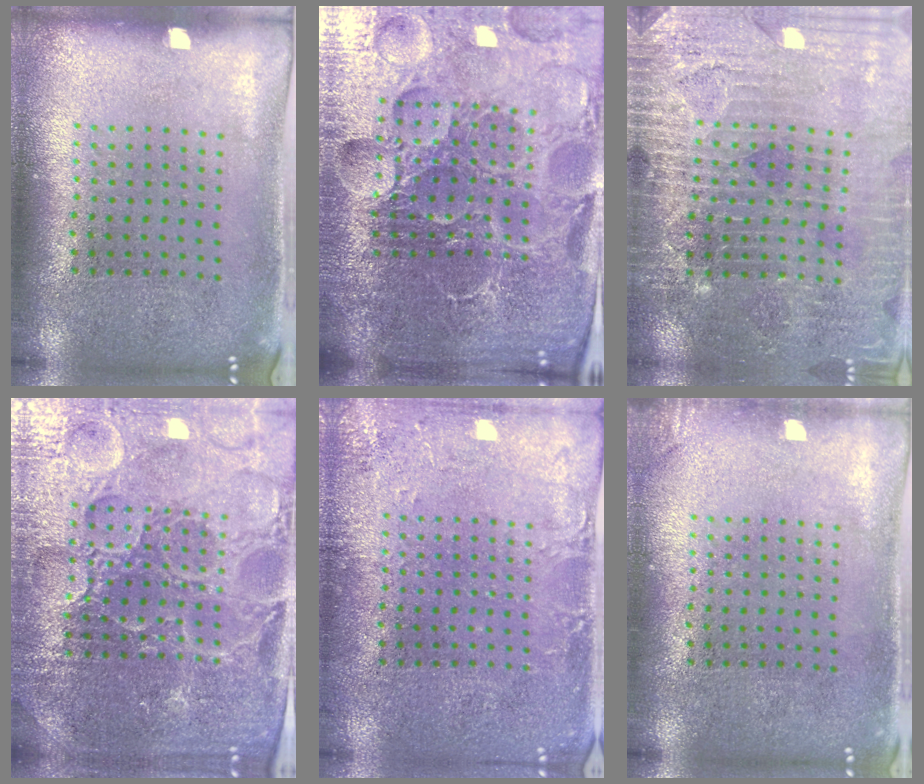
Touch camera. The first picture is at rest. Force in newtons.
{"total": 6.2, "press": 5.5, "slide": 2.7}
{"total": 3.3, "press": 3.2, "slide": 0.5}
{"total": 5.2, "press": 4.9, "slide": 1.8}
{"total": 2.2, "press": 2.2, "slide": 0.3}
{"total": 0.9, "press": 0.9, "slide": 0.2}